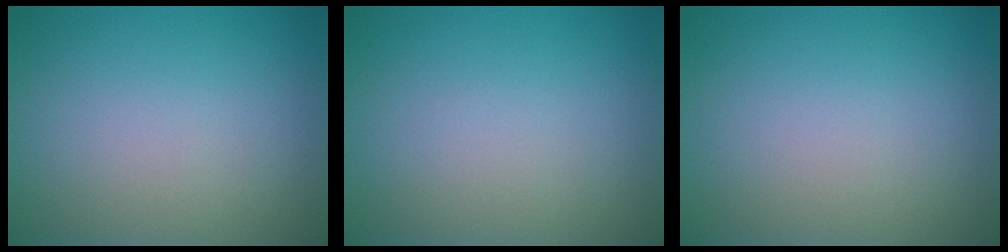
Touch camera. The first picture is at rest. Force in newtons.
{"total": 0.0}
{"total": 0.0}